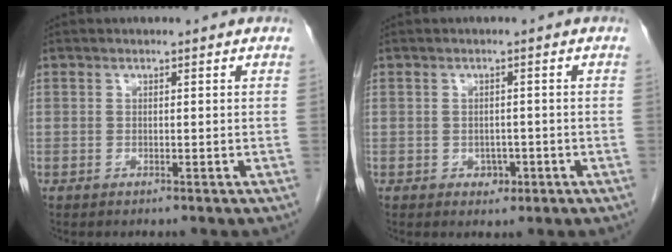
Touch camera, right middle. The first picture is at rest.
{"total": 1.9, "force": [-0.8, 1.4, 1.1], "torque": [-0.013, 0.003, -0.003]}